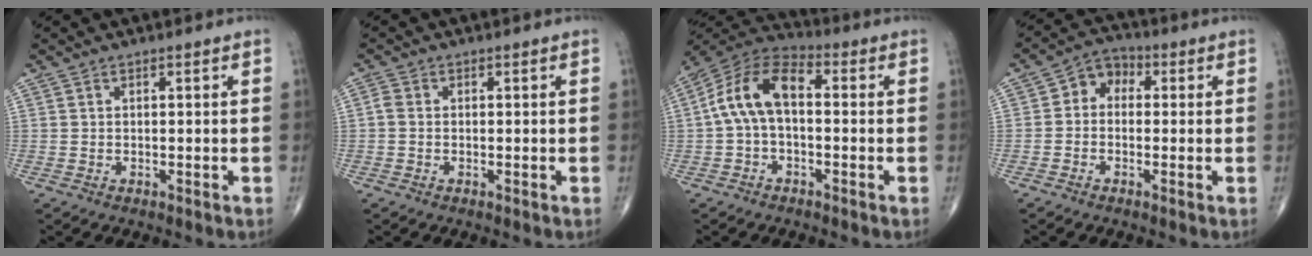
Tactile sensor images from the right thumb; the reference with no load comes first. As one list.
[{"total": 1.4, "force": [-0.2, 1.1, 0.9], "torque": [-0.015, 0.001, -0.008]}, {"total": 11.2, "force": [0.2, 6.3, 9.3], "torque": [-0.174, 0.036, -0.010]}, {"total": 5.3, "force": [0.2, 4.1, 3.4], "torque": [-0.032, 0.021, -0.014]}]